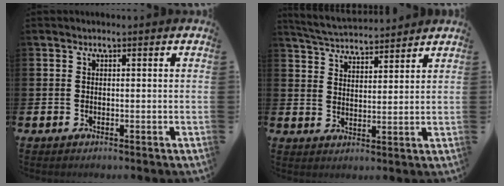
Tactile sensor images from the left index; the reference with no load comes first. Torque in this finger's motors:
{"motor_torque": [-0.15, -0.50, 0.33, 0.10]}